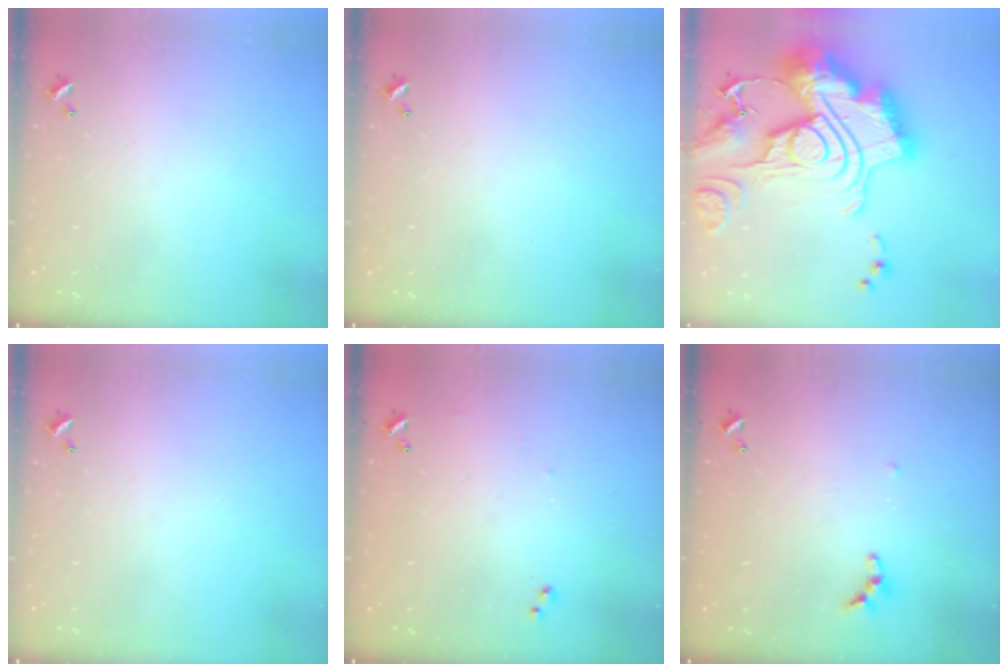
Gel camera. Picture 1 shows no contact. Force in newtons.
{"total": 0.0}
{"total": 3.2, "press": 2.4, "slide": 2.2}
{"total": 0.0}
{"total": 5.2, "press": 5.2, "slide": 0.6}
{"total": 5.5, "press": 5.5, "slide": 0.4}